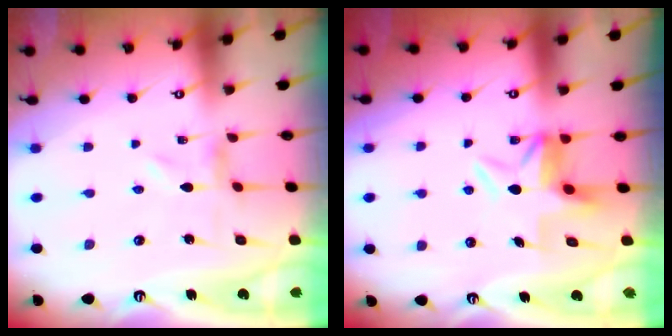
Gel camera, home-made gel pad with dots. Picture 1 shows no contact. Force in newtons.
{"total": 5.3, "press": 5.1, "slide": 1.5}